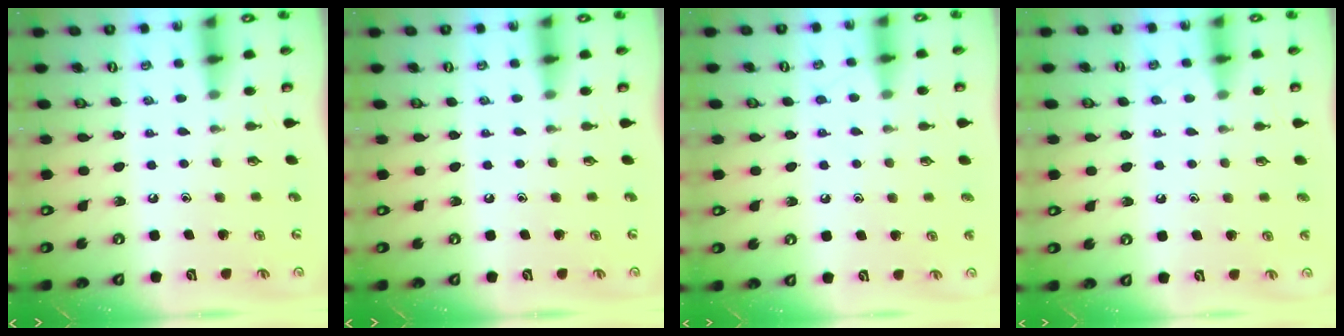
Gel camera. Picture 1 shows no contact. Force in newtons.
{"total": 0.0}
{"total": 6.5, "press": 6.4, "slide": 0.8}
{"total": 4.0, "press": 4.0, "slide": 0.4}